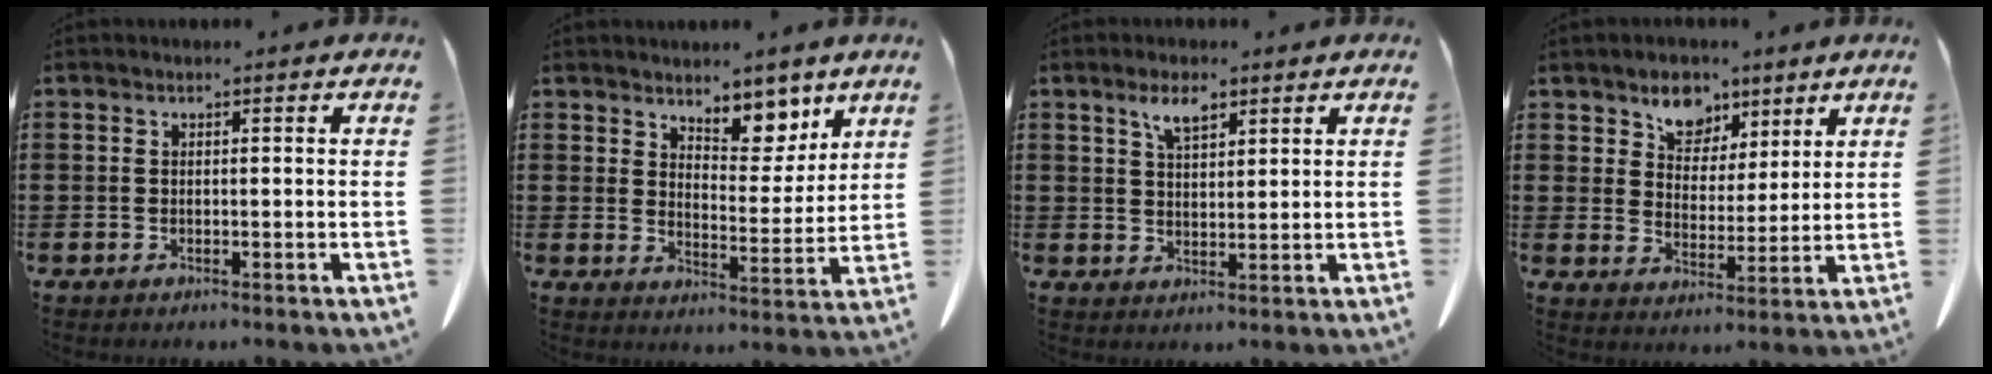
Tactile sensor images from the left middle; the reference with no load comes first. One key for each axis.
{"total": 6.7, "fx": 5.9, "fy": 2.6, "fz": 1.8, "tx": -0.028, "ty": -0.041, "tz": 0.104}
{"total": 4.2, "fx": 2.8, "fy": 1.7, "fz": 2.6, "tx": -0.050, "ty": 0.001, "tz": 0.050}
{"total": 6.5, "fx": 4.6, "fy": 4.4, "fz": 1.4, "tx": -0.053, "ty": -0.011, "tz": 0.083}